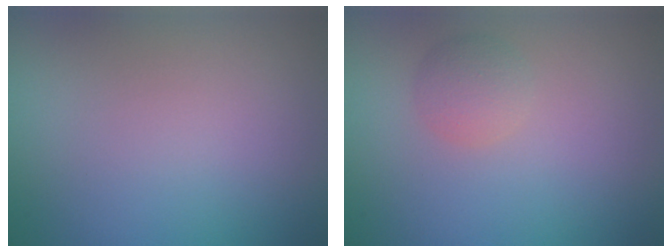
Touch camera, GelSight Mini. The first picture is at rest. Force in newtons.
{"total": 2.1, "press": 2.1, "slide": 0.1}